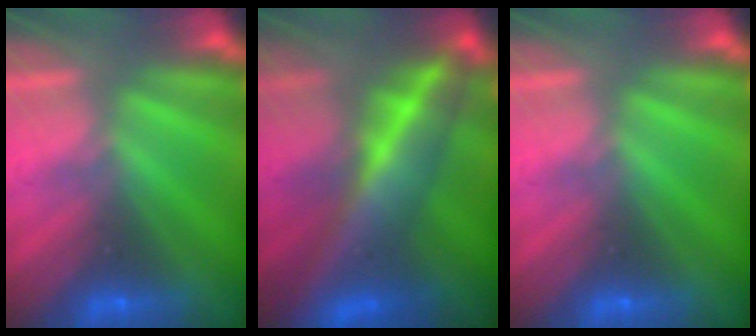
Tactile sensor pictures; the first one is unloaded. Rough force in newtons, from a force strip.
{"total": 9.1}
{"total": 0.0}